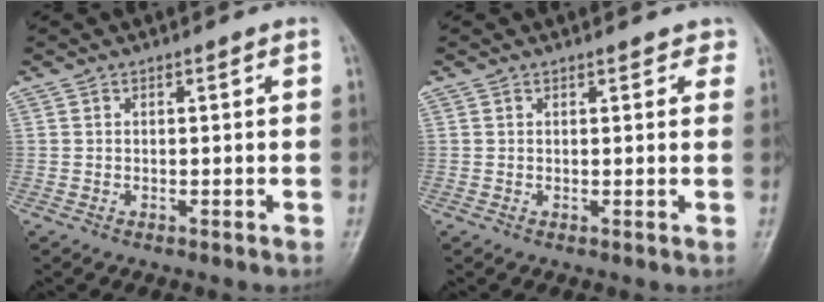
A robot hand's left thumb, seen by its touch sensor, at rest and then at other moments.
{"total": 2.1, "force": [1.7, 1.1, 0.7], "torque": [0.017, -0.002, 0.013]}